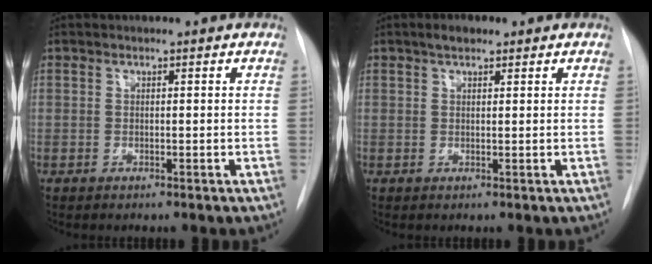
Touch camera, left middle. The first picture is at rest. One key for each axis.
{"total": 2.2, "fx": 1.6, "fy": 0.9, "fz": 1.3, "tx": -0.026, "ty": 0.007, "tz": 0.025}